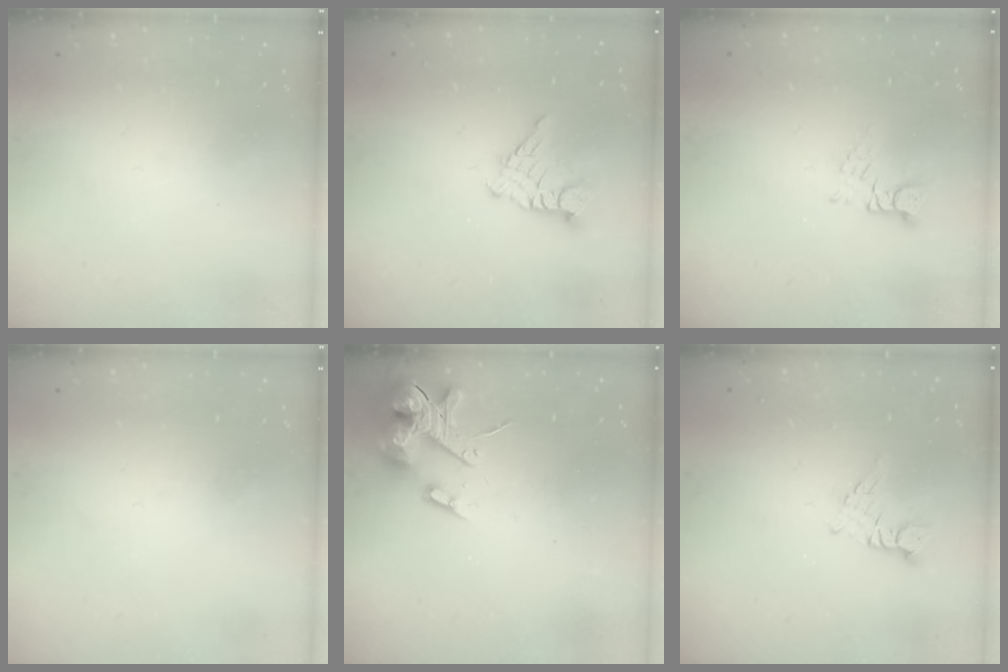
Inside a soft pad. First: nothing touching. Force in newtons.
{"total": 8.7, "press": 8.6, "slide": 0.8}
{"total": 3.0, "press": 3.0, "slide": 0.4}
{"total": 0.0}
{"total": 16.6, "press": 16.4, "slide": 2.6}
{"total": 3.2, "press": 3.2, "slide": 0.3}